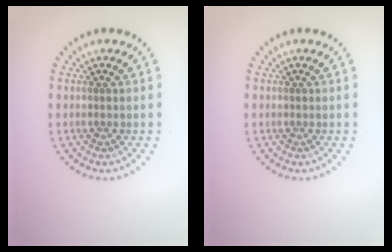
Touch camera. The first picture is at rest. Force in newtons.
{"total": 0.0}